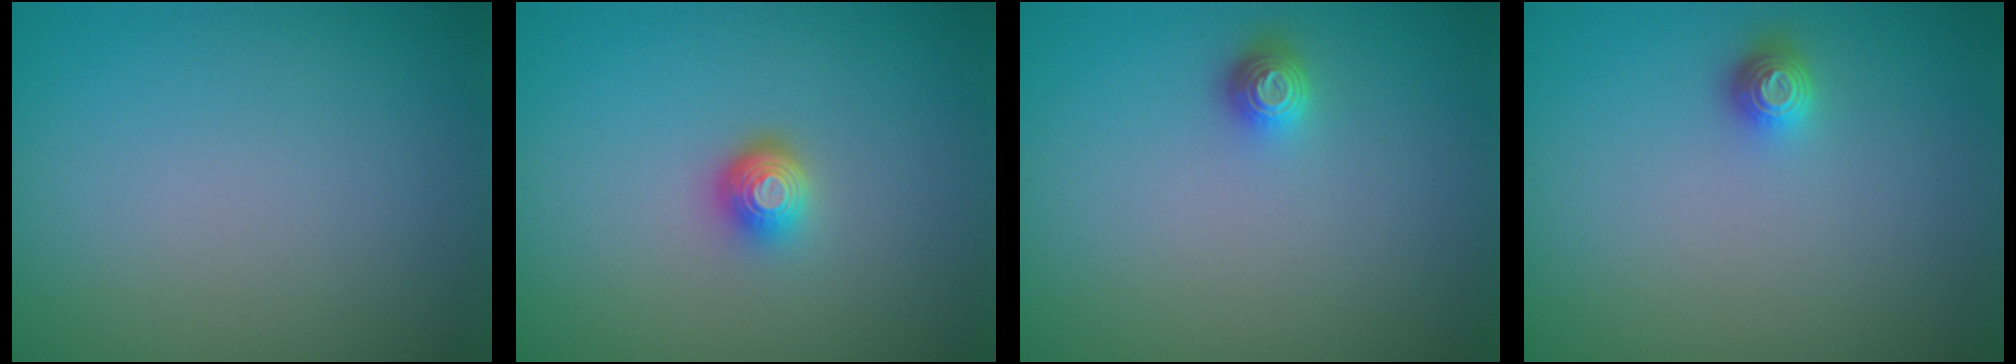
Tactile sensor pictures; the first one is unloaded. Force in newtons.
{"total": 2.0, "press": 1.5, "slide": 1.3}
{"total": 1.2, "press": 1.1, "slide": 0.4}
{"total": 1.2, "press": 1.1, "slide": 0.4}